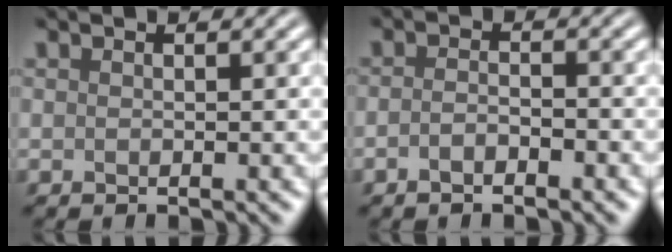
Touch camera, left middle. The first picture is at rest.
{"total": 1.8, "force": [-1.0, 0.6, 1.3], "torque": [-0.026, 0.001, -0.022]}